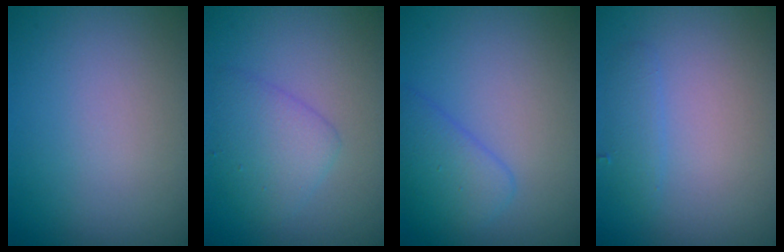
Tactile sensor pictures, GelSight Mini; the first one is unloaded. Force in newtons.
{"total": 3.0, "press": 3.0, "slide": 0.1}
{"total": 2.9, "press": 2.9, "slide": 0.3}
{"total": 1.3, "press": 1.3, "slide": 0.1}